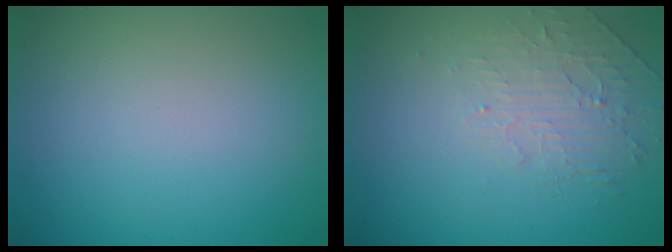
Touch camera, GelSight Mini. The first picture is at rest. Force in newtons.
{"total": 2.1, "press": 1.2, "slide": 1.7}